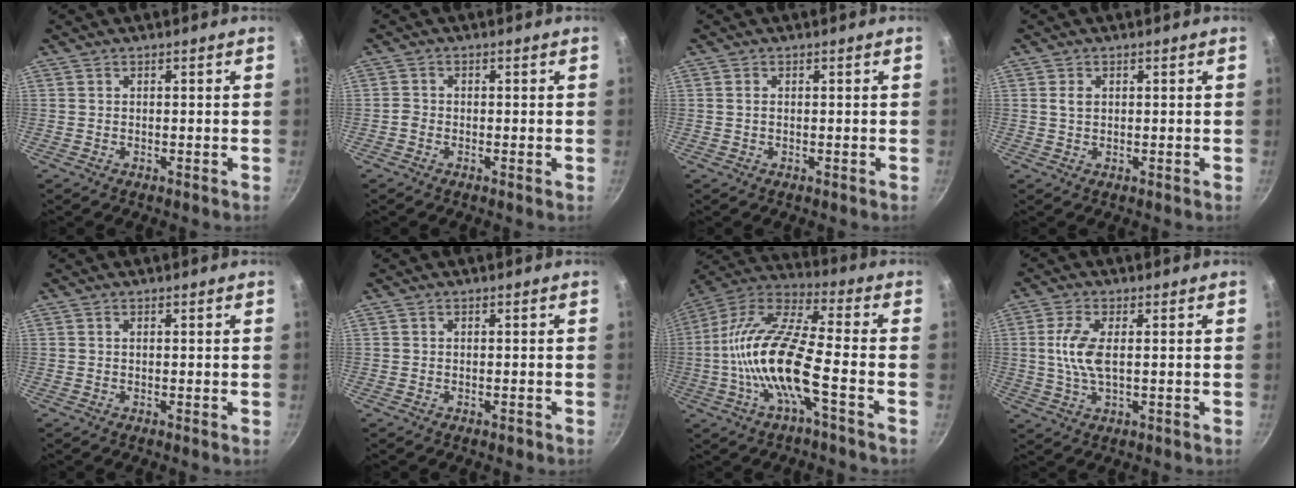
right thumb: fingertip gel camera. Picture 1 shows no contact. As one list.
[{"total": 1.2, "force": [-0.7, 0.8, 0.7], "torque": [-0.016, 0.005, -0.019]}, {"total": 0.9, "force": [0.1, 0.6, 0.6], "torque": [-0.012, 0.003, 0.001]}, {"total": 1.8, "force": [0.5, 1.2, 1.2], "torque": [-0.020, 0.000, 0.008]}, {"total": 0.5, "force": [0.1, 0.2, 0.5], "torque": [-0.010, 0.000, 0.001]}, {"total": 1.0, "force": [-0.6, 0.6, 0.6], "torque": [-0.010, 0.003, -0.008]}, {"total": 17.0, "force": [-4.0, 4.5, 15.9], "torque": [-0.306, 0.043, -0.094]}, {"total": 6.9, "force": [0.6, 2.9, 6.2], "torque": [-0.138, 0.003, 0.010]}]